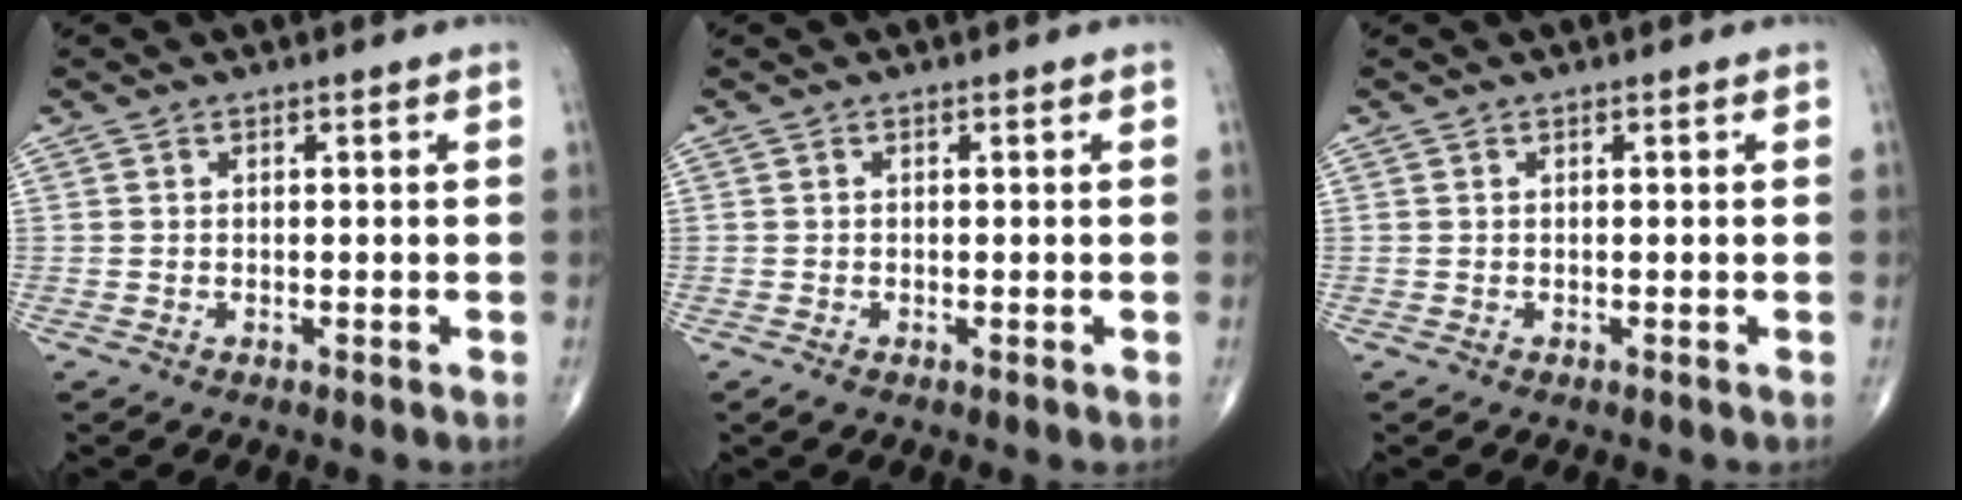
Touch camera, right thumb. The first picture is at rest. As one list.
[{"total": 1.0, "force": [-0.4, 0.5, 0.8], "torque": [-0.016, -0.004, -0.010]}, {"total": 0.0}]